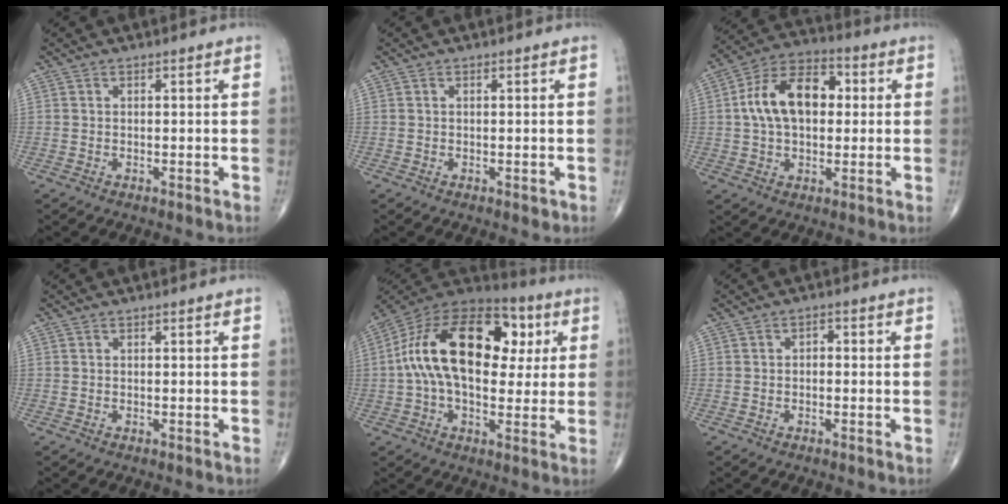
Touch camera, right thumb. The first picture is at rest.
{"total": 0.8, "force": [-0.1, 0.5, 0.7], "torque": [-0.010, -0.003, 0.001]}
{"total": 14.5, "force": [1.9, 9.1, 11.1], "torque": [-0.178, 0.027, 0.022]}
{"total": 0.0}
{"total": 23.9, "force": [4.1, 14.1, 18.9], "torque": [-0.309, 0.026, 0.055]}
{"total": 1.5, "force": [-0.2, 1.1, 1.0], "torque": [-0.007, 0.006, -0.008]}